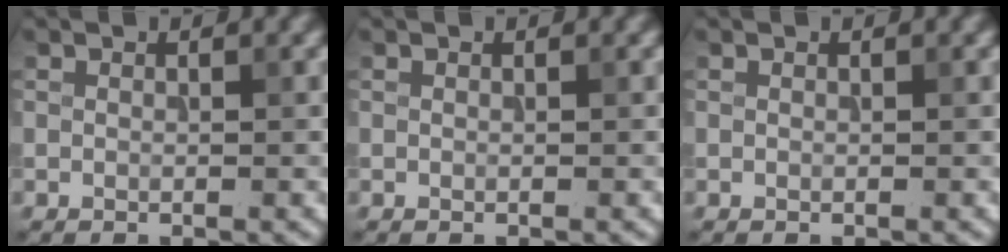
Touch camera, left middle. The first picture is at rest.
{"total": 0.0}
{"total": 0.0}